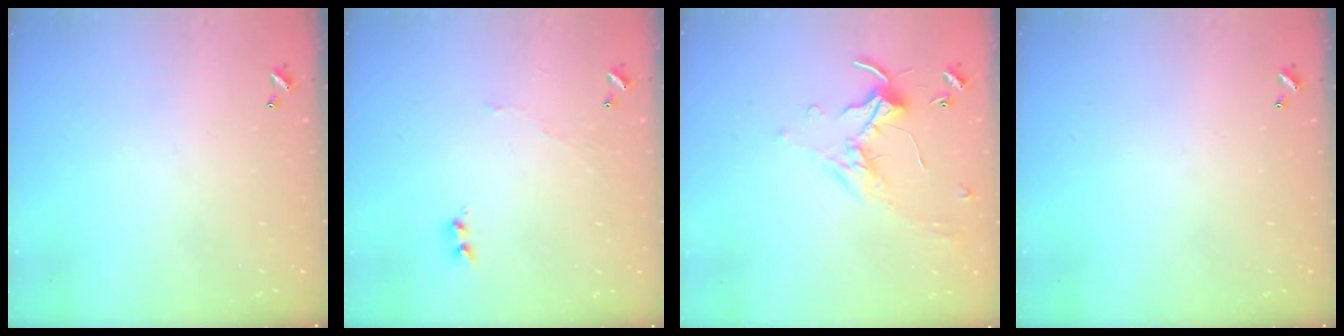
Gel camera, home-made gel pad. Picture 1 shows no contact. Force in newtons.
{"total": 3.8, "press": 3.7, "slide": 0.6}
{"total": 0.0}
{"total": 0.0}